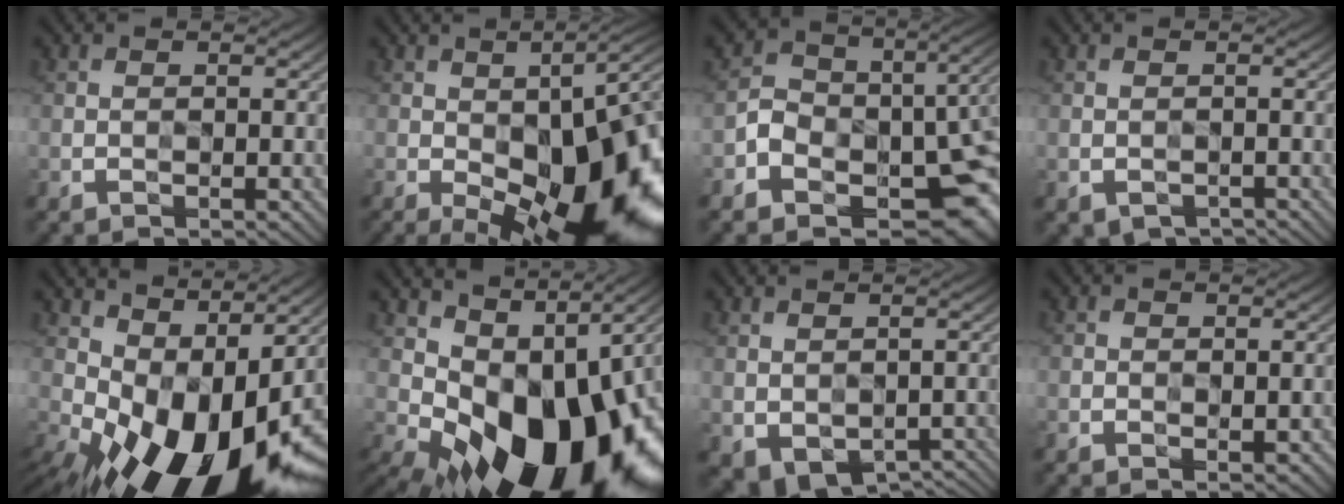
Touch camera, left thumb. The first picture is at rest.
{"total": 20.5, "force": [-5.0, 9.6, 17.4], "torque": [-0.234, -0.029, -0.057]}
{"total": 13.1, "force": [-4.5, 9.7, 7.5], "torque": [-0.117, -0.038, -0.078]}
{"total": 1.6, "force": [-1.1, 0.9, 0.7], "torque": [-0.013, -0.006, -0.016]}
{"total": 16.8, "force": [-1.6, 8.6, 14.3], "torque": [-0.242, -0.009, -0.016]}
{"total": 17.1, "force": [-1.9, 10.5, 13.4], "torque": [-0.210, -0.025, -0.008]}
{"total": 4.6, "force": [-1.8, 3.1, 2.9], "torque": [-0.053, -0.022, -0.012]}
{"total": 1.1, "force": [-0.3, 0.8, 0.5], "torque": [-0.005, -0.005, -0.005]}